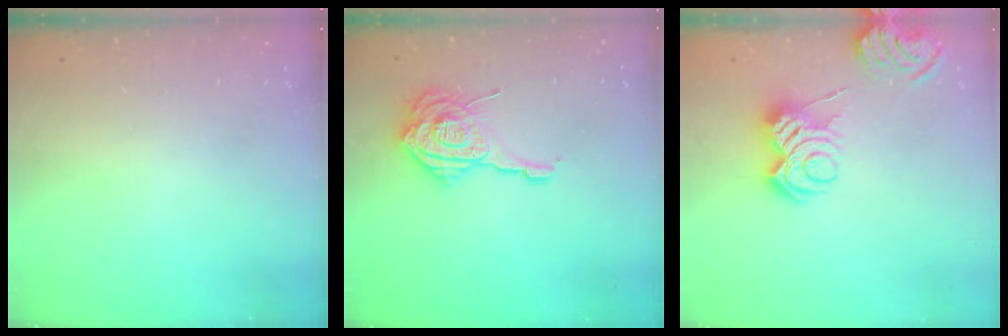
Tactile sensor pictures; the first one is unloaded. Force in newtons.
{"total": 16.6, "press": 16.5, "slide": 1.6}
{"total": 11.0, "press": 11.0, "slide": 0.6}